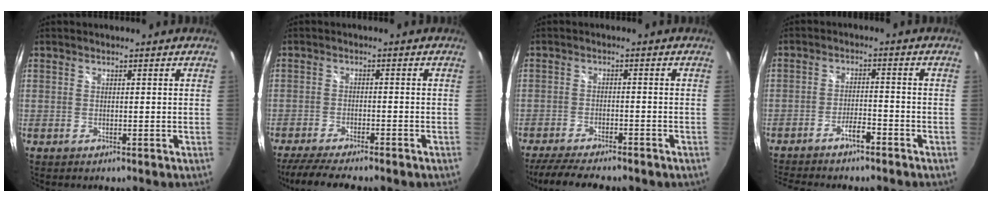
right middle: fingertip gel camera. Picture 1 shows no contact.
{"total": 10.4, "force": [-8.7, 1.6, 5.4], "torque": [-0.122, -0.027, -0.139]}
{"total": 12.1, "force": [-10.0, 2.8, 6.1], "torque": [-0.130, -0.028, -0.155]}
{"total": 6.4, "force": [-5.5, 0.9, 3.1], "torque": [-0.073, 0.000, -0.094]}